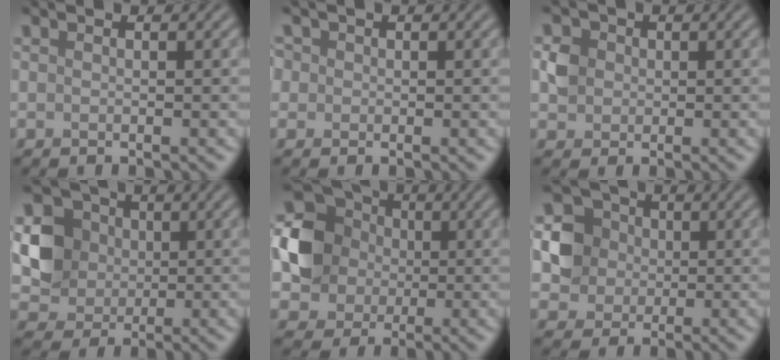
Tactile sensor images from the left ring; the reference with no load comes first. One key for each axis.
{"total": 2.0, "fx": 0.7, "fy": 1.8, "fz": 0.7, "tx": -0.010, "ty": 0.012, "tz": 0.000}
{"total": 2.1, "fx": 0.2, "fy": 2.0, "fz": 0.6, "tx": -0.008, "ty": 0.001, "tz": 0.005}
{"total": 5.0, "fx": 0.4, "fy": 4.5, "fz": 2.0, "tx": -0.036, "ty": 0.003, "tz": 0.004}
{"total": 8.1, "fx": 0.5, "fy": 7.2, "fz": 3.5, "tx": -0.065, "ty": 0.007, "tz": -0.006}
{"total": 4.5, "fx": 0.3, "fy": 4.2, "fz": 1.4, "tx": -0.023, "ty": 0.007, "tz": 0.000}